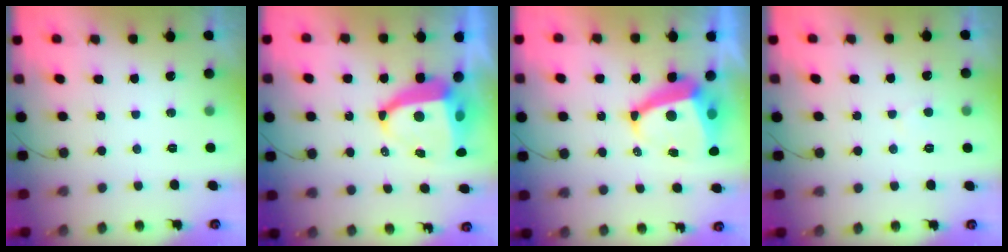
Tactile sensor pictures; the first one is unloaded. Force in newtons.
{"total": 9.7, "press": 9.7, "slide": 0.5}
{"total": 10.2, "press": 10.1, "slide": 1.4}
{"total": 3.5, "press": 3.5, "slide": 0.4}